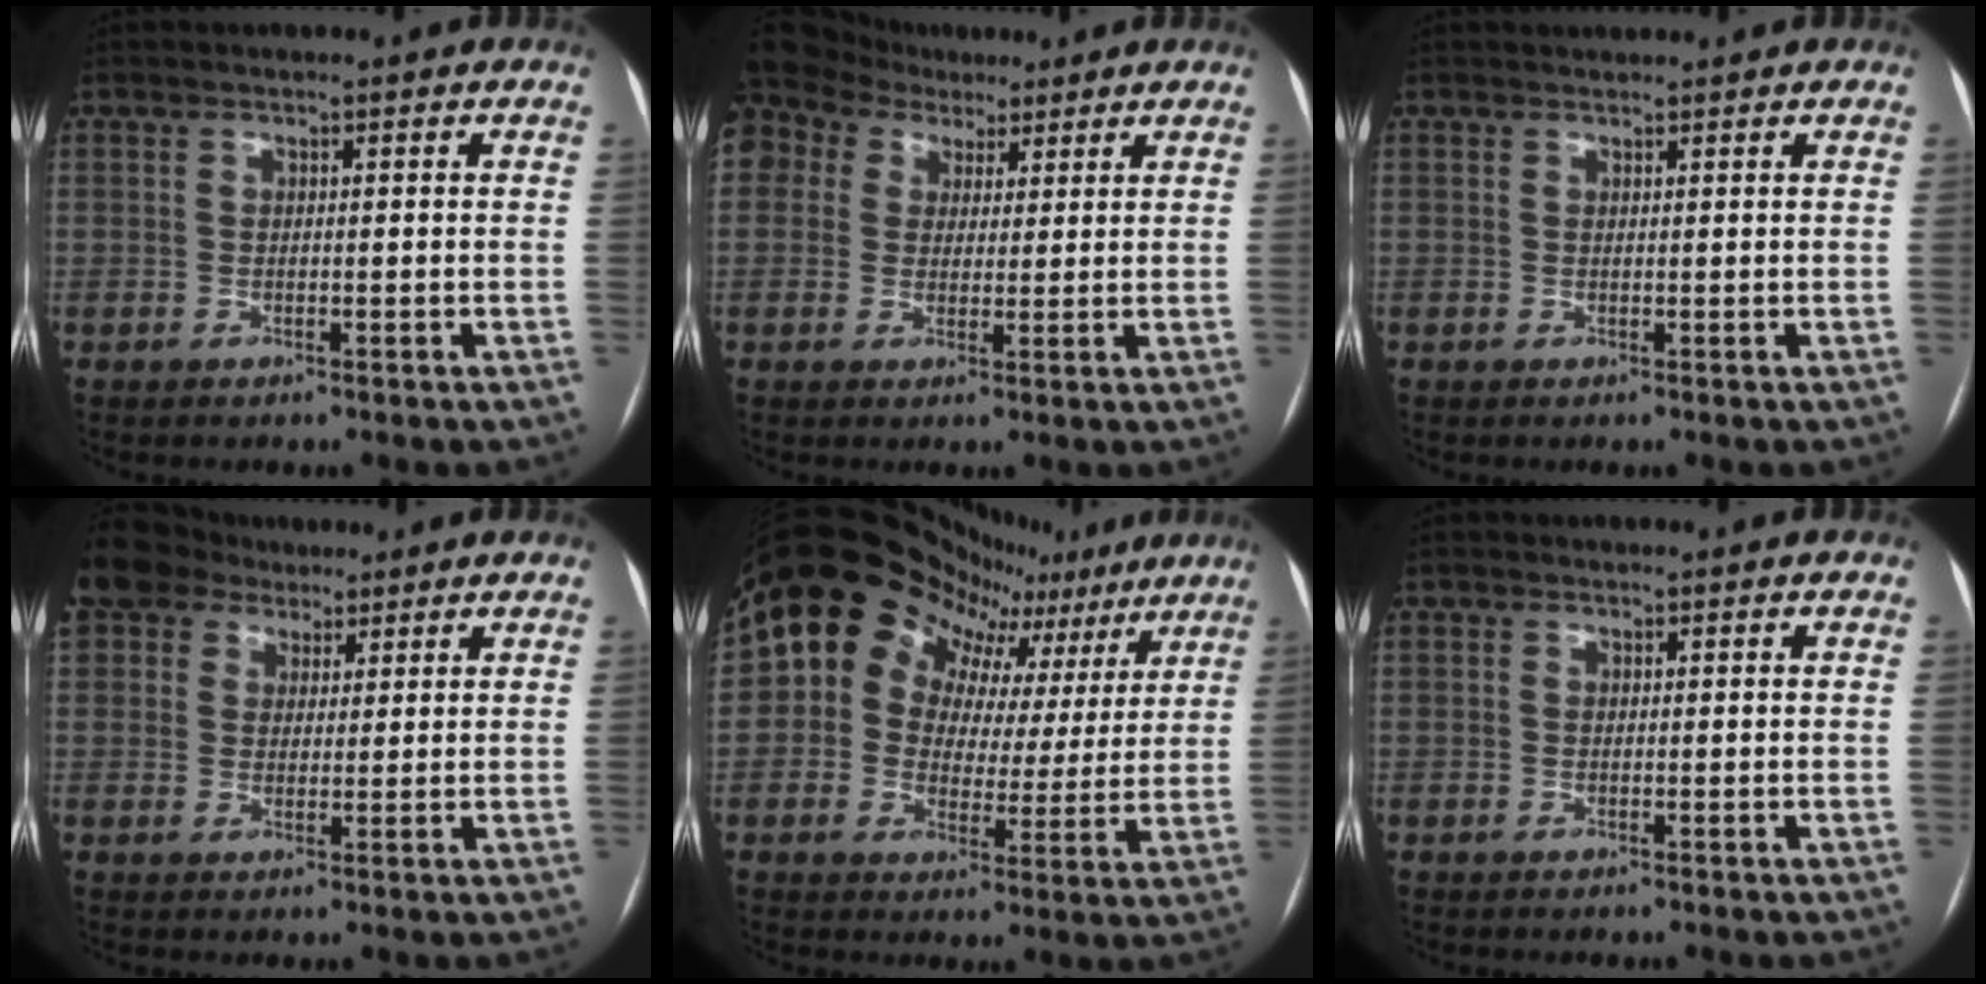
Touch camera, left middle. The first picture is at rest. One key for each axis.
{"total": 17.7, "fx": 9.6, "fy": 13.4, "fz": 6.5, "tx": -0.202, "ty": 0.090, "tz": 0.180}
{"total": 1.7, "fx": 1.7, "fy": 0.1, "fz": 0.2, "tx": -0.004, "ty": 0.020, "tz": 0.030}
{"total": 11.3, "fx": 7.6, "fy": 7.5, "fz": 3.5, "tx": -0.095, "ty": 0.051, "tz": 0.142}
{"total": 18.2, "fx": 10.5, "fy": 13.1, "fz": 7.3, "tx": -0.106, "ty": 0.067, "tz": 0.127}
{"total": 1.4, "fx": 0.6, "fy": 0.7, "fz": 1.1, "tx": -0.028, "ty": 0.018, "tz": 0.013}